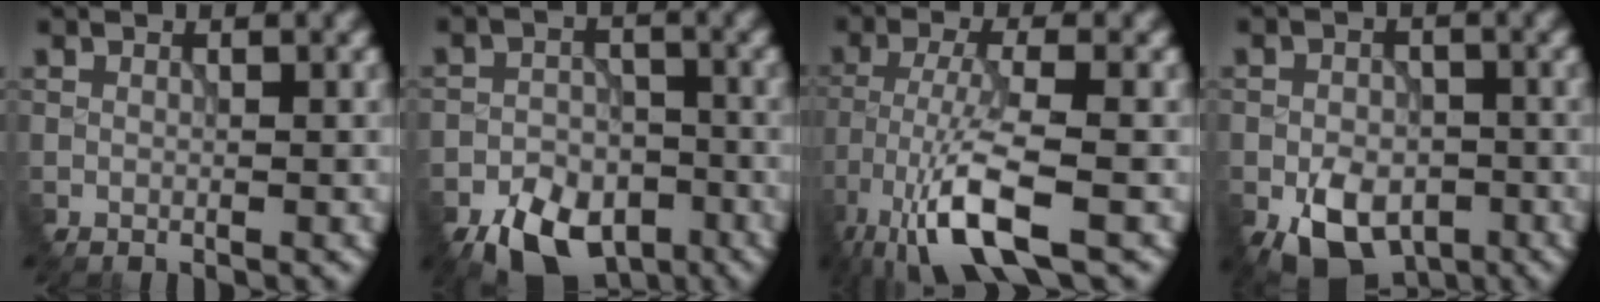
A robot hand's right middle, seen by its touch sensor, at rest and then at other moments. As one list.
[{"total": 7.5, "force": [-5.3, 4.1, 3.4], "torque": [-0.051, -0.016, -0.086]}, {"total": 8.2, "force": [-5.2, 1.6, 6.2], "torque": [-0.122, -0.005, -0.102]}, {"total": 7.3, "force": [-3.6, 4.8, 4.1], "torque": [-0.078, -0.027, -0.056]}]